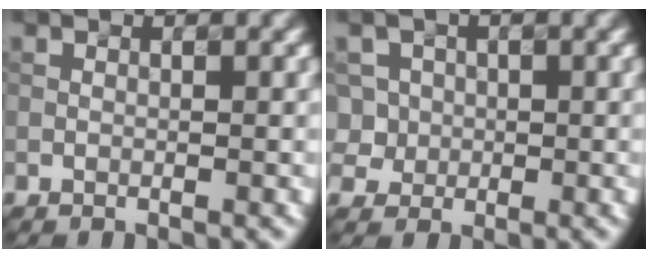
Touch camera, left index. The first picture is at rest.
{"total": 3.5, "force": [0.5, 3.3, 0.7], "torque": [-0.006, 0.016, 0.002]}